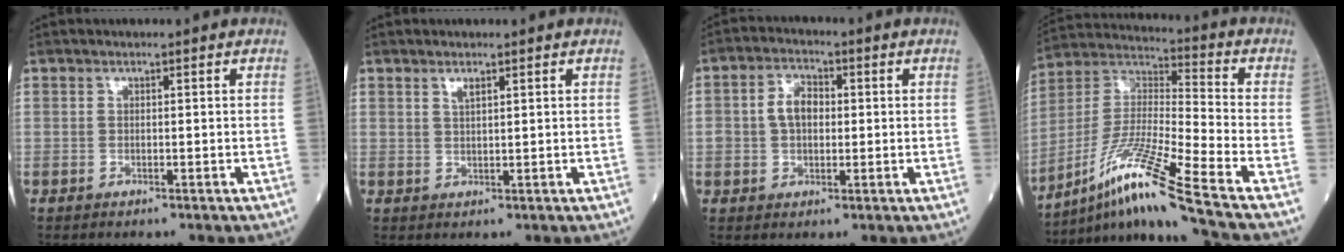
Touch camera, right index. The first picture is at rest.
{"total": 1.4, "force": [0.9, 0.2, 1.1], "torque": [-0.022, -0.002, 0.019]}
{"total": 5.4, "force": [0.3, 3.4, 4.1], "torque": [-0.086, 0.018, 0.006]}
{"total": 16.1, "force": [-11.0, -2.1, 11.7], "torque": [-0.247, -0.015, -0.201]}